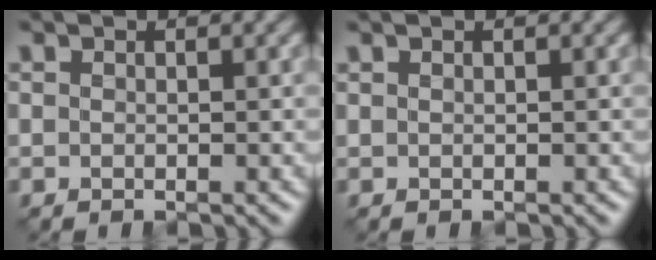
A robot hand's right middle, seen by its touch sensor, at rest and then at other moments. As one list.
[{"total": 0.0}]